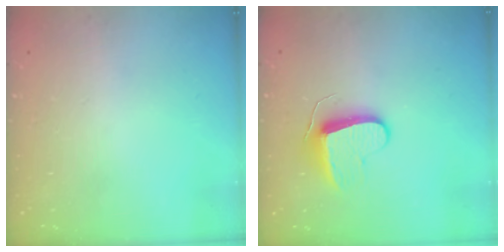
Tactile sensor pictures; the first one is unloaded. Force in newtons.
{"total": 8.9, "press": 8.9, "slide": 0.1}